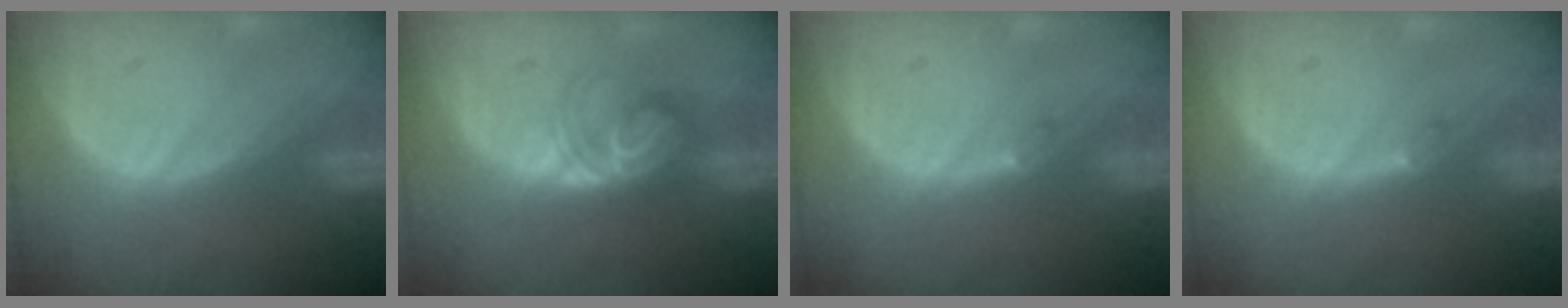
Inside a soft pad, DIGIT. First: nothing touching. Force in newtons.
{"total": 5.9, "press": 5.2, "slide": 2.9}
{"total": 0.8, "press": 0.8, "slide": 0.2}
{"total": 0.8, "press": 0.8, "slide": 0.2}